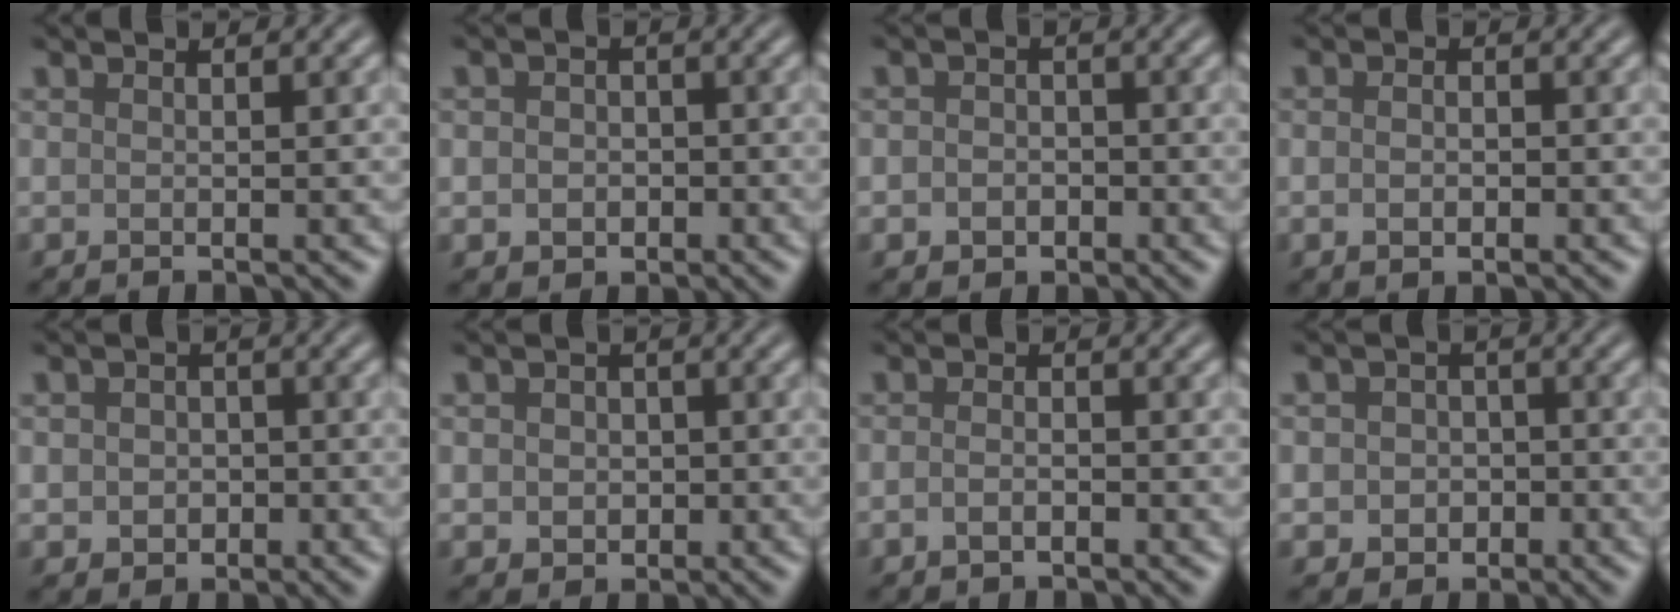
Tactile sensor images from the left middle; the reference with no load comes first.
{"total": 2.5, "force": [-0.3, 2.2, 1.2], "torque": [-0.003, -0.005, -0.014]}
{"total": 2.3, "force": [-0.6, 1.9, 1.0], "torque": [0.004, -0.004, -0.019]}
{"total": 1.8, "force": [-0.4, 1.0, 1.4], "torque": [-0.021, -0.001, -0.007]}
{"total": 2.6, "force": [-0.3, 2.2, 1.3], "torque": [-0.017, -0.006, -0.008]}
{"total": 2.5, "force": [-0.1, 2.2, 1.2], "torque": [-0.013, -0.006, -0.005]}
{"total": 1.4, "force": [-0.7, 0.7, 1.0], "torque": [-0.021, -0.001, -0.016]}
{"total": 3.0, "force": [-0.5, 2.7, 1.2], "torque": [-0.003, -0.005, -0.015]}